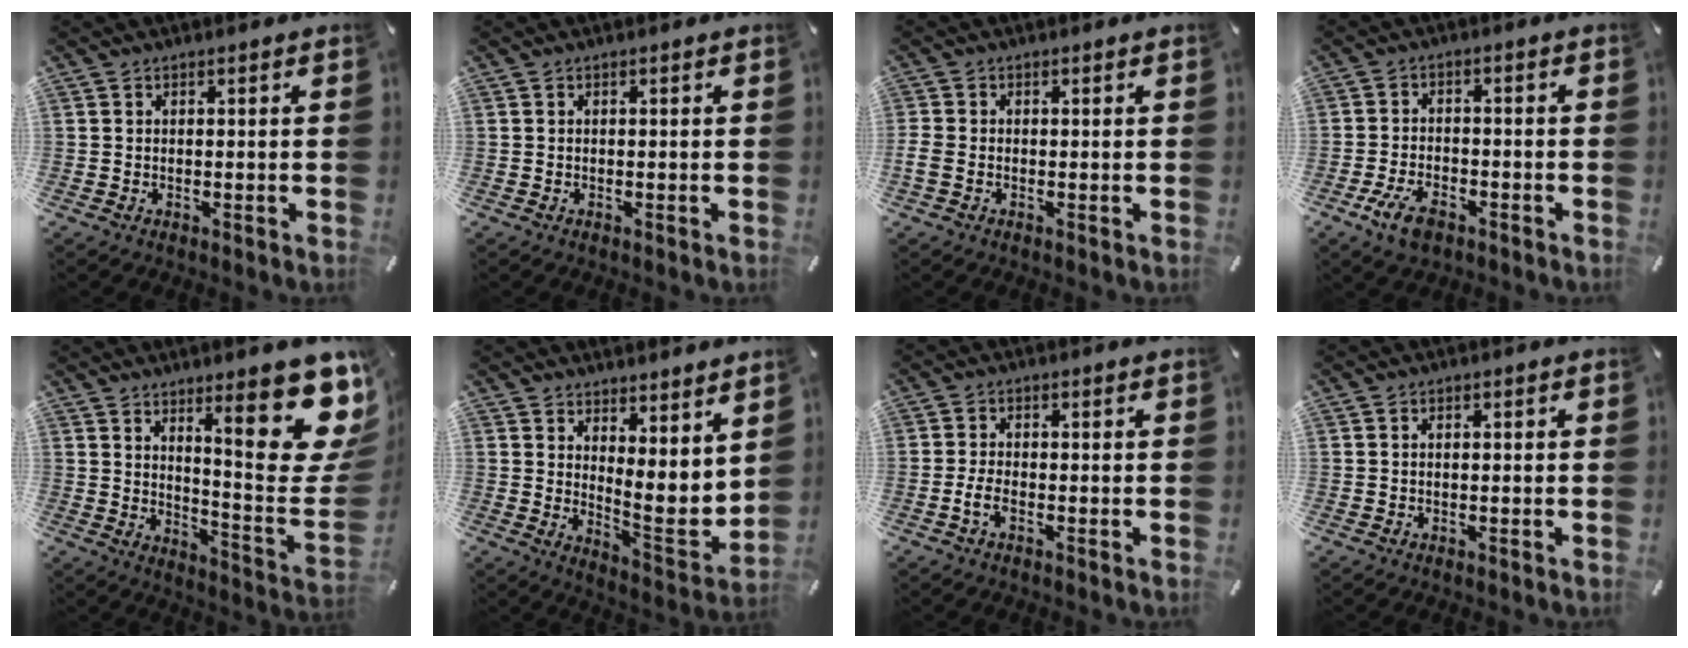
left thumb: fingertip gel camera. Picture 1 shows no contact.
{"total": 0.0}
{"total": 1.7, "force": [-0.4, 1.0, 1.2], "torque": [-0.021, 0.003, -0.006]}
{"total": 6.8, "force": [-3.9, 3.7, 4.2], "torque": [-0.094, 0.013, -0.073]}
{"total": 22.5, "force": [12.4, 6.4, 17.7], "torque": [-0.237, -0.095, 0.198]}
{"total": 6.2, "force": [4.0, 2.9, 3.8], "torque": [-0.035, -0.067, 0.076]}
{"total": 2.9, "force": [-1.1, 1.2, 2.4], "torque": [-0.046, 0.003, -0.020]}
{"total": 0.5, "force": [-0.2, 0.2, 0.4], "torque": [-0.008, 0.001, -0.004]}